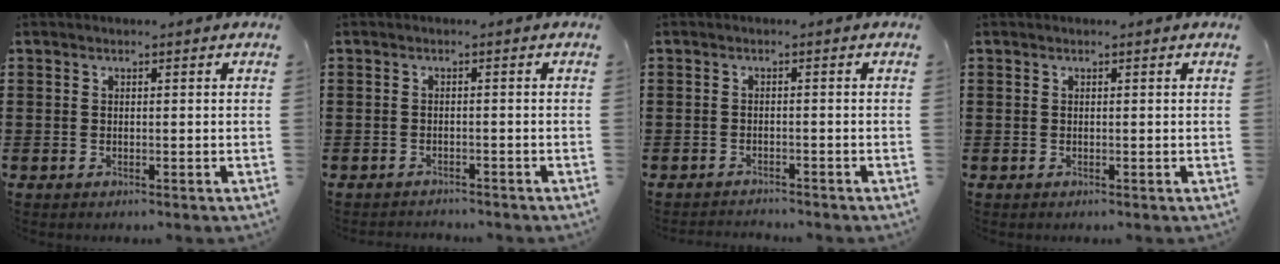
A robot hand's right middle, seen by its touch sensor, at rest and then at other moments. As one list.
[{"total": 1.2, "force": [-1.1, 0.1, -0.1], "torque": [-0.003, 0.002, -0.025]}, {"total": 1.4, "force": [-1.4, 0.1, -0.1], "torque": [-0.003, 0.002, -0.030]}, {"total": 0.0}]